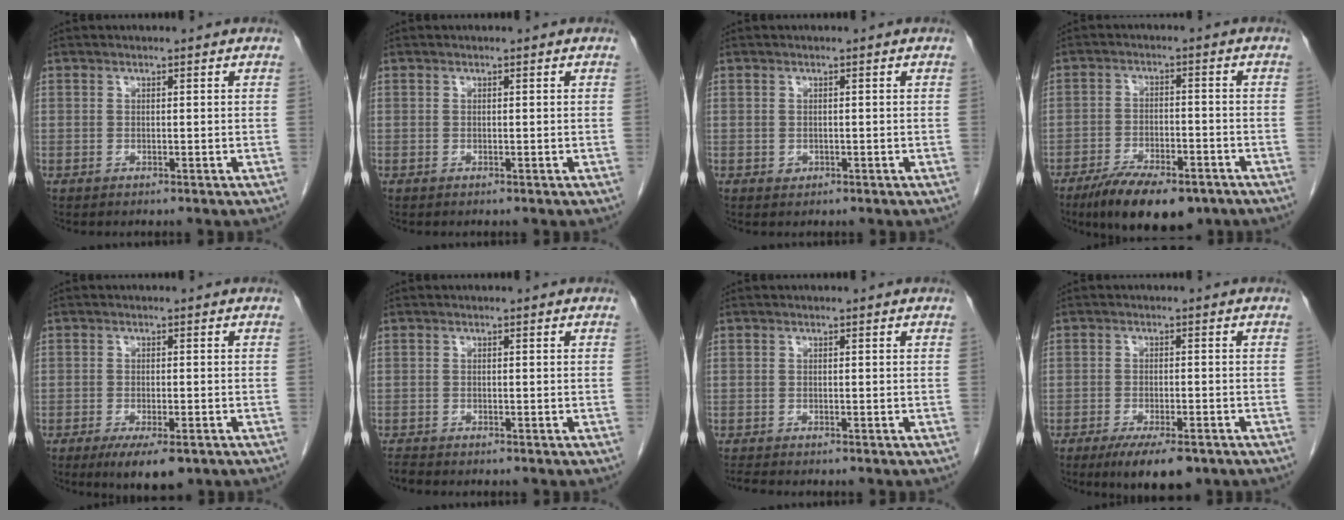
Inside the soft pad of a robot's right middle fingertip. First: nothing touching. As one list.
[{"total": 0.0}, {"total": 0.7, "force": [-0.2, 0.6, 0.3], "torque": [-0.006, 0.001, -0.001]}, {"total": 11.9, "force": [-8.5, 4.1, 7.2], "torque": [-0.110, -0.010, -0.135]}, {"total": 6.4, "force": [-4.0, 1.8, 4.6], "torque": [-0.070, -0.013, -0.058]}, {"total": 1.1, "force": [-1.1, 0.1, 0.2], "torque": [-0.013, -0.005, -0.021]}, {"total": 1.4, "force": [-1.4, 0.0, 0.4], "torque": [-0.015, -0.006, -0.024]}, {"total": 7.7, "force": [-5.3, 2.1, 5.2], "torque": [-0.078, -0.012, -0.079]}]